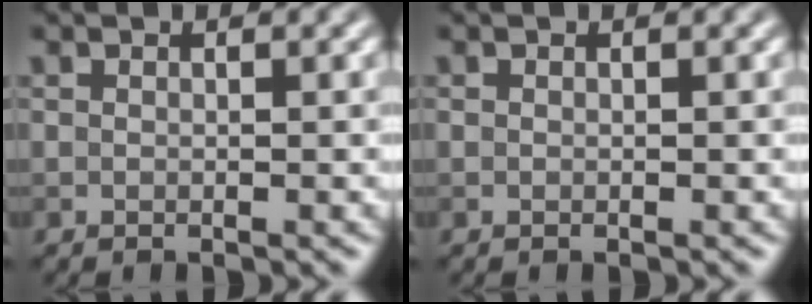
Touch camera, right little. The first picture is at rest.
{"total": 0.0}